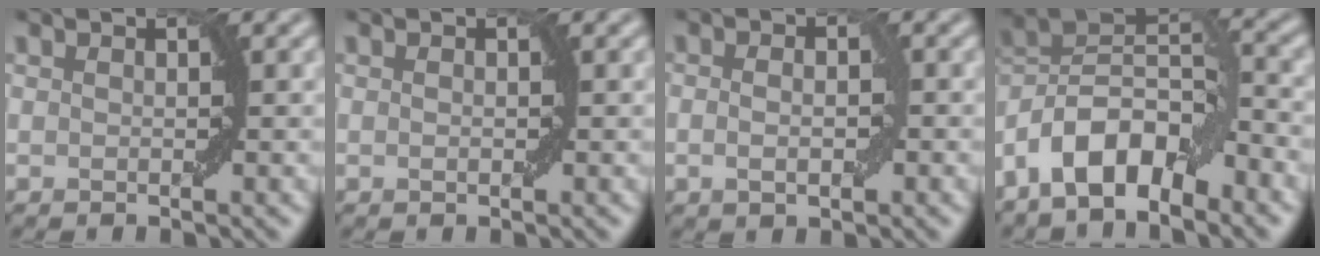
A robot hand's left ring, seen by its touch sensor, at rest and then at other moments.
{"total": 0.5, "force": [0.0, 0.3, 0.5], "torque": [-0.007, 0.001, 0.001]}
{"total": 2.6, "force": [-0.3, 1.4, 2.1], "torque": [-0.029, 0.001, -0.006]}
{"total": 9.3, "force": [-5.1, 3.9, 6.7], "torque": [-0.116, 0.012, -0.104]}